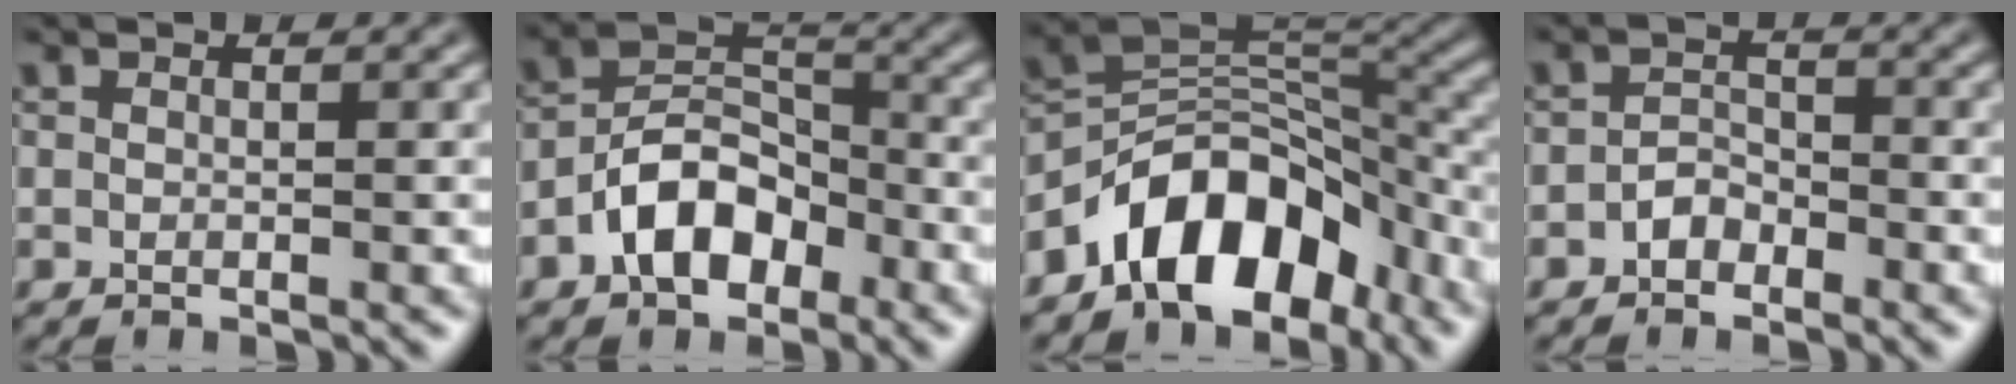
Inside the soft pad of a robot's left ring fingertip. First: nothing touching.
{"total": 5.9, "force": [-3.1, 3.6, 3.6], "torque": [-0.054, 0.010, -0.065]}
{"total": 9.5, "force": [-5.6, 5.5, 5.4], "torque": [-0.057, 0.012, -0.103]}
{"total": 1.7, "force": [-1.2, 1.1, 0.6], "torque": [-0.010, 0.010, -0.023]}